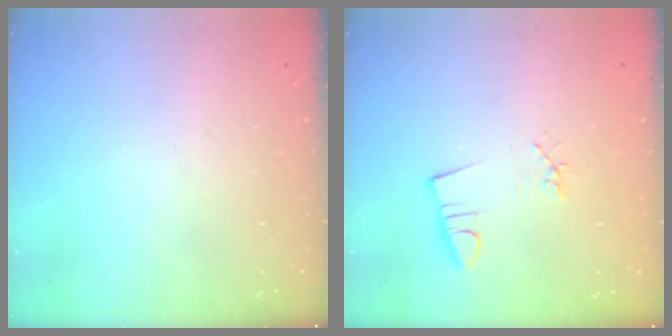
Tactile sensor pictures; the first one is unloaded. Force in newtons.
{"total": 2.6, "press": 0.9, "slide": 2.4}